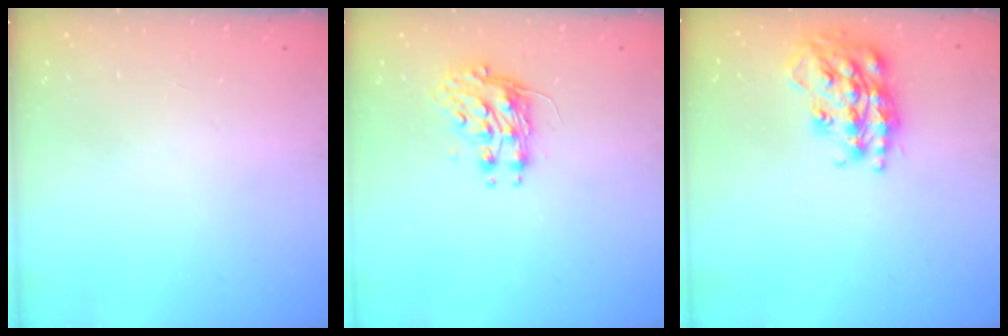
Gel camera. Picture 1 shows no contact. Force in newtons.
{"total": 8.4, "press": 8.4, "slide": 0.3}
{"total": 19.5, "press": 19.4, "slide": 1.3}